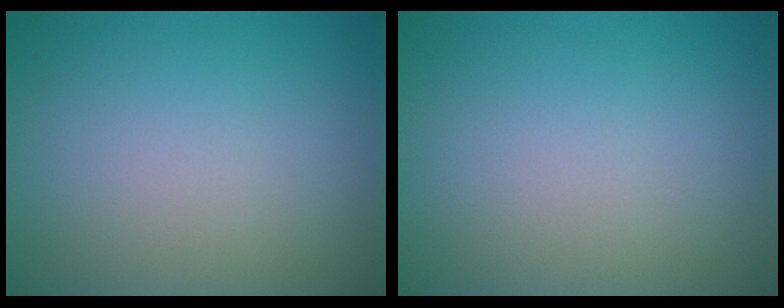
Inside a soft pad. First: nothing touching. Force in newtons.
{"total": 0.0}